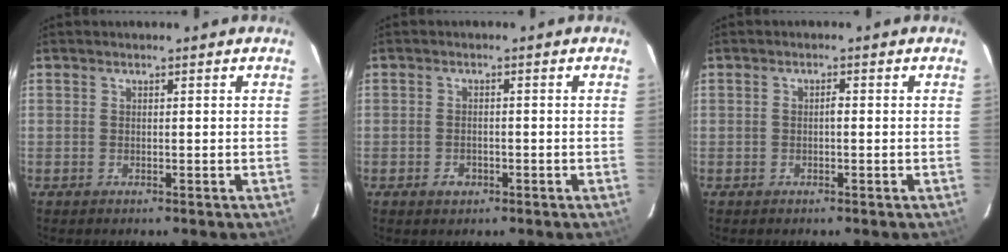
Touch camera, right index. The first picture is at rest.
{"total": 2.2, "force": [-1.1, 1.6, 0.9], "torque": [-0.018, 0.002, -0.016]}
{"total": 1.1, "force": [-0.3, 0.5, 0.9], "torque": [-0.016, 0.007, -0.006]}